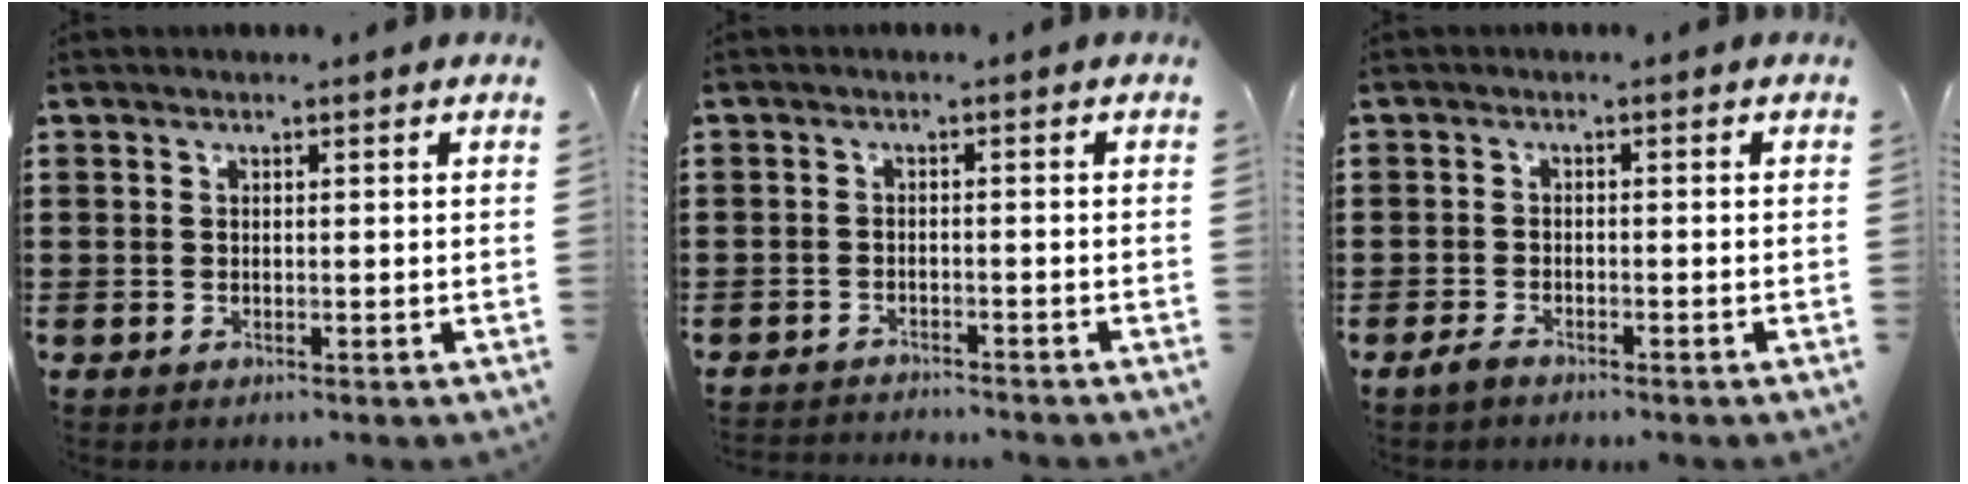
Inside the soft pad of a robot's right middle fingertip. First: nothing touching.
{"total": 1.8, "force": [-1.8, -0.1, 0.1], "torque": [-0.008, -0.002, -0.036]}
{"total": 1.8, "force": [-1.4, 0.5, 1.0], "torque": [-0.028, -0.004, -0.029]}